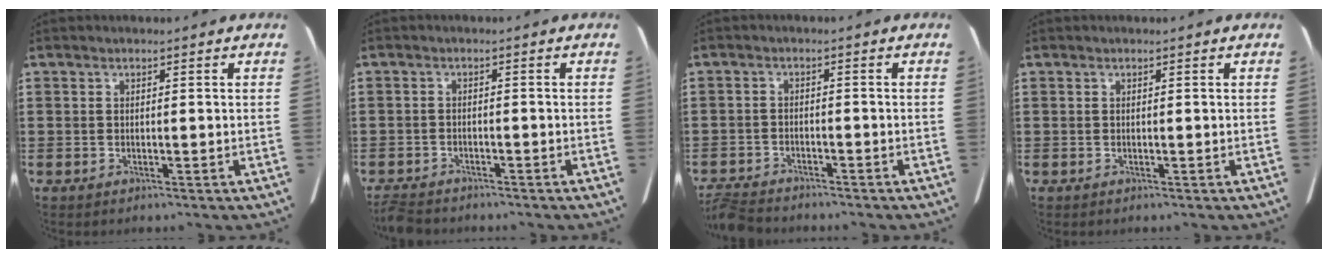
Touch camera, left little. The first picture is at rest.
{"total": 2.1, "force": [-2.1, 0.1, 0.3], "torque": [-0.017, -0.002, -0.047]}
{"total": 2.9, "force": [-2.8, 0.1, 0.4], "torque": [-0.026, -0.006, -0.064]}
{"total": 0.0}